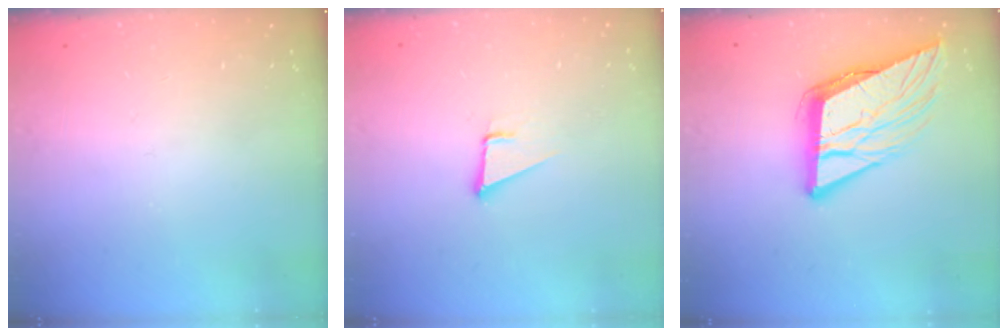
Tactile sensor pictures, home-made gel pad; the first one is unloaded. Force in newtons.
{"total": 3.4, "press": 2.4, "slide": 2.4}
{"total": 13.2, "press": 13.0, "slide": 2.6}